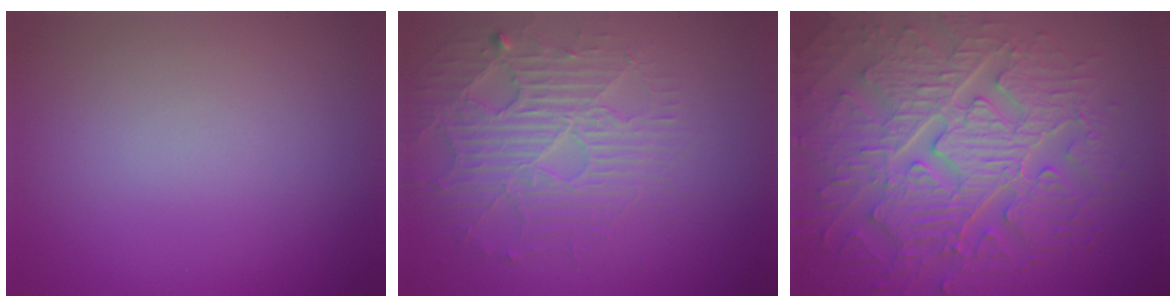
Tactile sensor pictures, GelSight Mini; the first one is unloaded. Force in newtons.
{"total": 4.3, "press": 3.8, "slide": 2.0}
{"total": 9.4, "press": 6.9, "slide": 6.4}